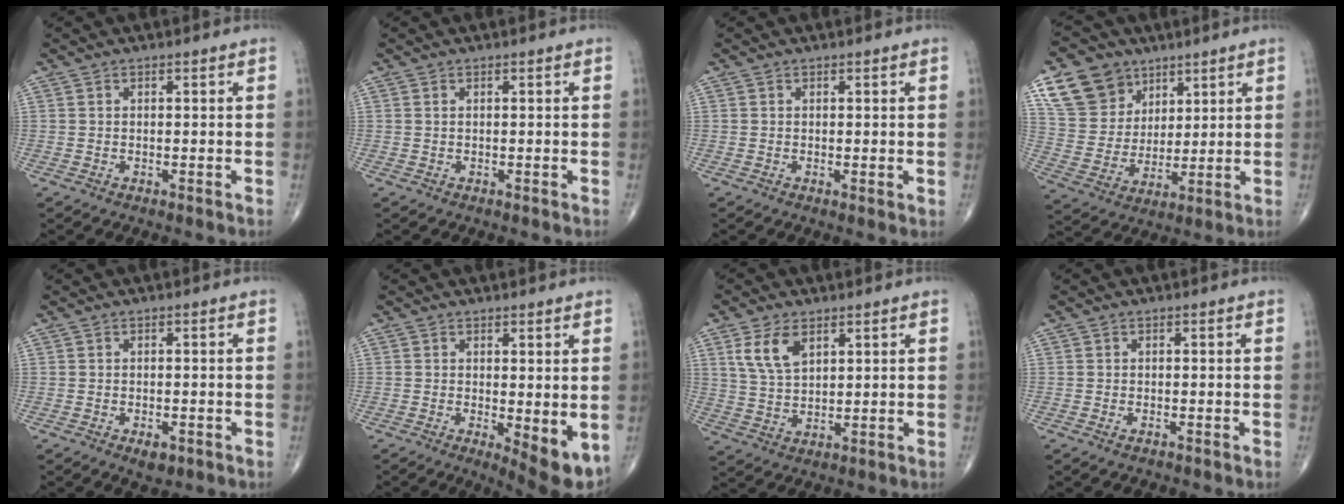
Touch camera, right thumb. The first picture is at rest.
{"total": 0.0}
{"total": 1.0, "force": [0.2, 0.3, 0.9], "torque": [-0.016, -0.005, 0.001]}
{"total": 13.8, "force": [7.9, 10.4, 4.6], "torque": [-0.062, -0.024, 0.157]}
{"total": 2.7, "force": [-1.2, 1.4, 1.9], "torque": [-0.025, 0.000, -0.014]}
{"total": 7.1, "force": [-1.0, 2.4, 6.6], "torque": [-0.088, -0.021, -0.009]}
{"total": 7.2, "force": [3.4, 3.8, 5.0], "torque": [-0.090, -0.013, 0.075]}
{"total": 0.7, "force": [-0.4, 0.3, 0.5], "torque": [-0.011, 0.001, -0.006]}